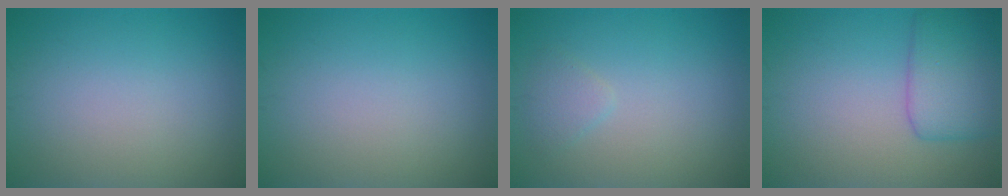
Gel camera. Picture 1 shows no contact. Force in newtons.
{"total": 0.0}
{"total": 1.2, "press": 1.2, "slide": 0.1}
{"total": 4.6, "press": 4.6, "slide": 0.2}